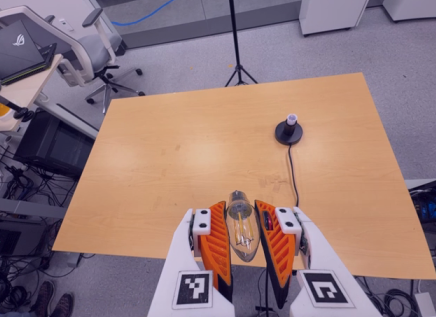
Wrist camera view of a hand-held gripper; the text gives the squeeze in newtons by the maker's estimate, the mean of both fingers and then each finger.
{"total": 19.9, "left": 21.2, "right": 18.6}